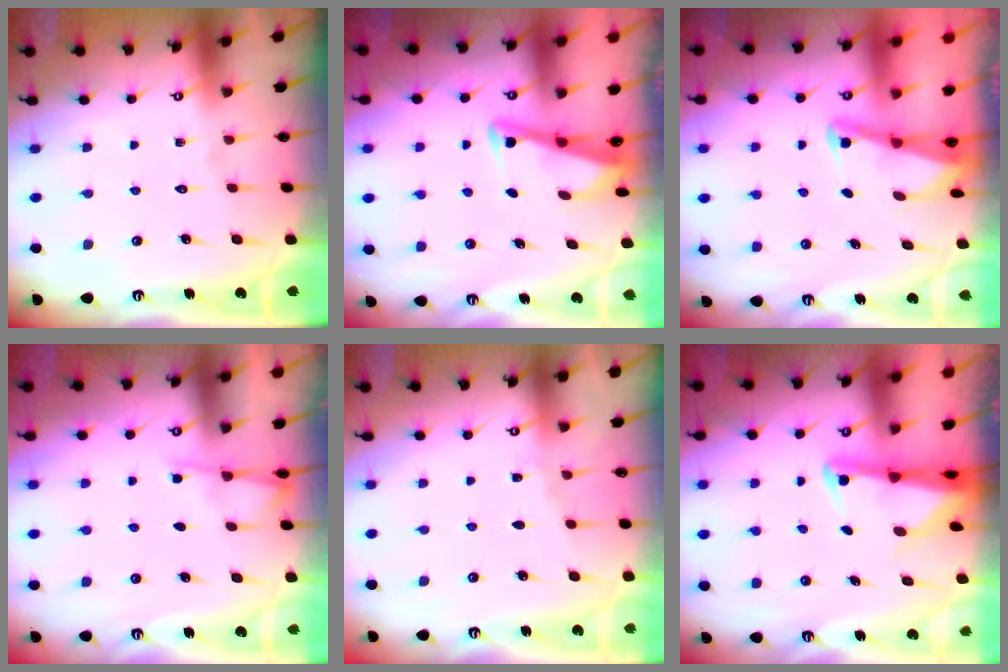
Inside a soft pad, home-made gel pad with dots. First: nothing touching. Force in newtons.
{"total": 3.3, "press": 3.3, "slide": 0.3}
{"total": 2.1, "press": 2.1, "slide": 0.4}
{"total": 2.7, "press": 2.6, "slide": 0.4}
{"total": 2.8, "press": 2.7, "slide": 0.3}
{"total": 2.8, "press": 2.8, "slide": 0.4}